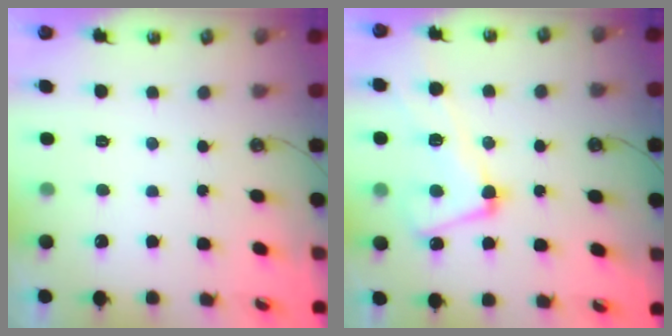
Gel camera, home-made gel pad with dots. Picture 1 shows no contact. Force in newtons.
{"total": 7.3, "press": 7.1, "slide": 1.6}